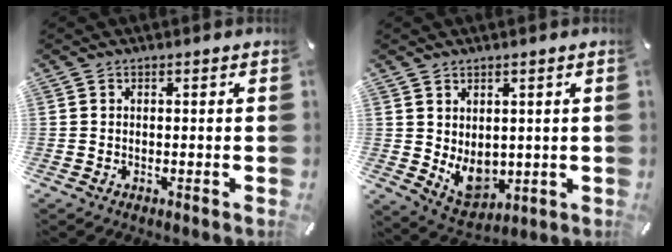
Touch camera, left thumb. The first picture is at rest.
{"total": 7.8, "force": [0.4, 6.5, 4.3], "torque": [-0.058, -0.016, 0.012]}